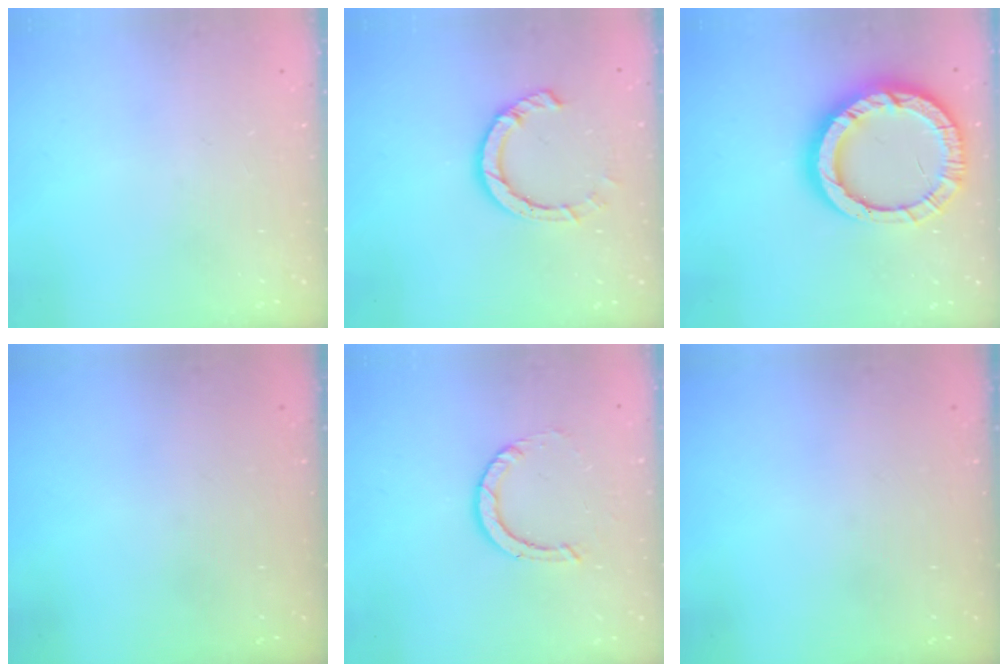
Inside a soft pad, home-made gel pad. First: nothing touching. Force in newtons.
{"total": 7.1, "press": 7.0, "slide": 1.1}
{"total": 17.5, "press": 17.4, "slide": 1.5}
{"total": 0.0}
{"total": 2.9, "press": 2.9, "slide": 0.2}
{"total": 0.0}